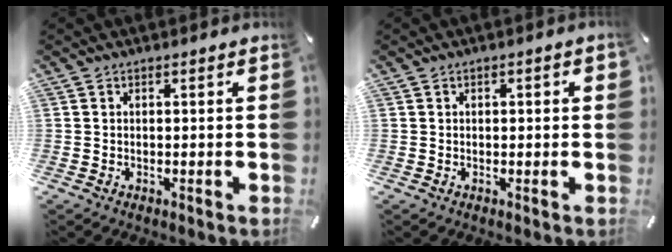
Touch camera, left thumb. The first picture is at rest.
{"total": 1.0, "force": [-0.1, 0.6, 0.8], "torque": [-0.013, 0.004, -0.003]}